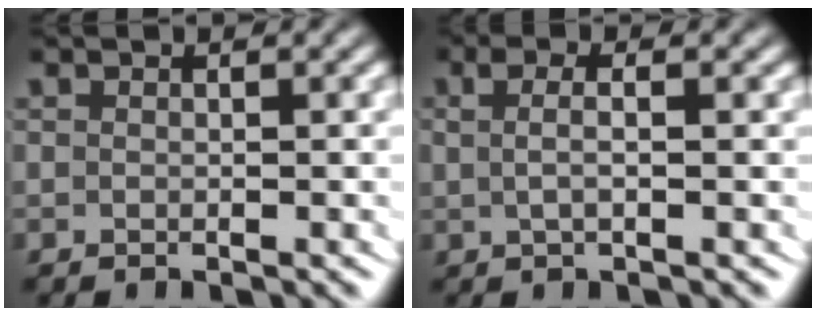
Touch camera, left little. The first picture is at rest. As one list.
[{"total": 2.2, "force": [0.3, 0.5, 2.1], "torque": [-0.036, 0.002, 0.004]}]